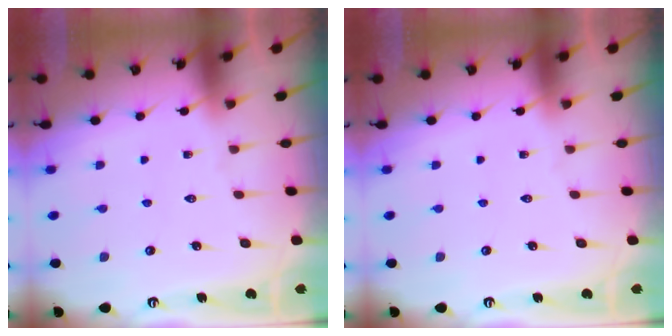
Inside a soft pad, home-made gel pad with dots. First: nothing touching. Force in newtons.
{"total": 0.0}